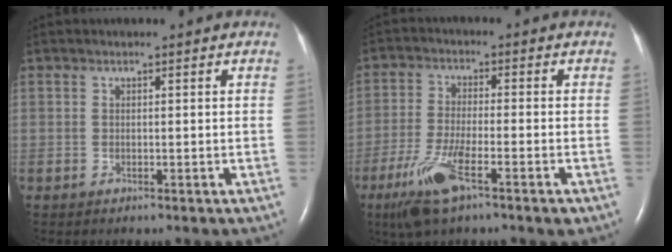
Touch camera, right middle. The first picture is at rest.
{"total": 9.4, "force": [-5.1, 1.3, 7.7], "torque": [-0.161, -0.021, -0.093]}